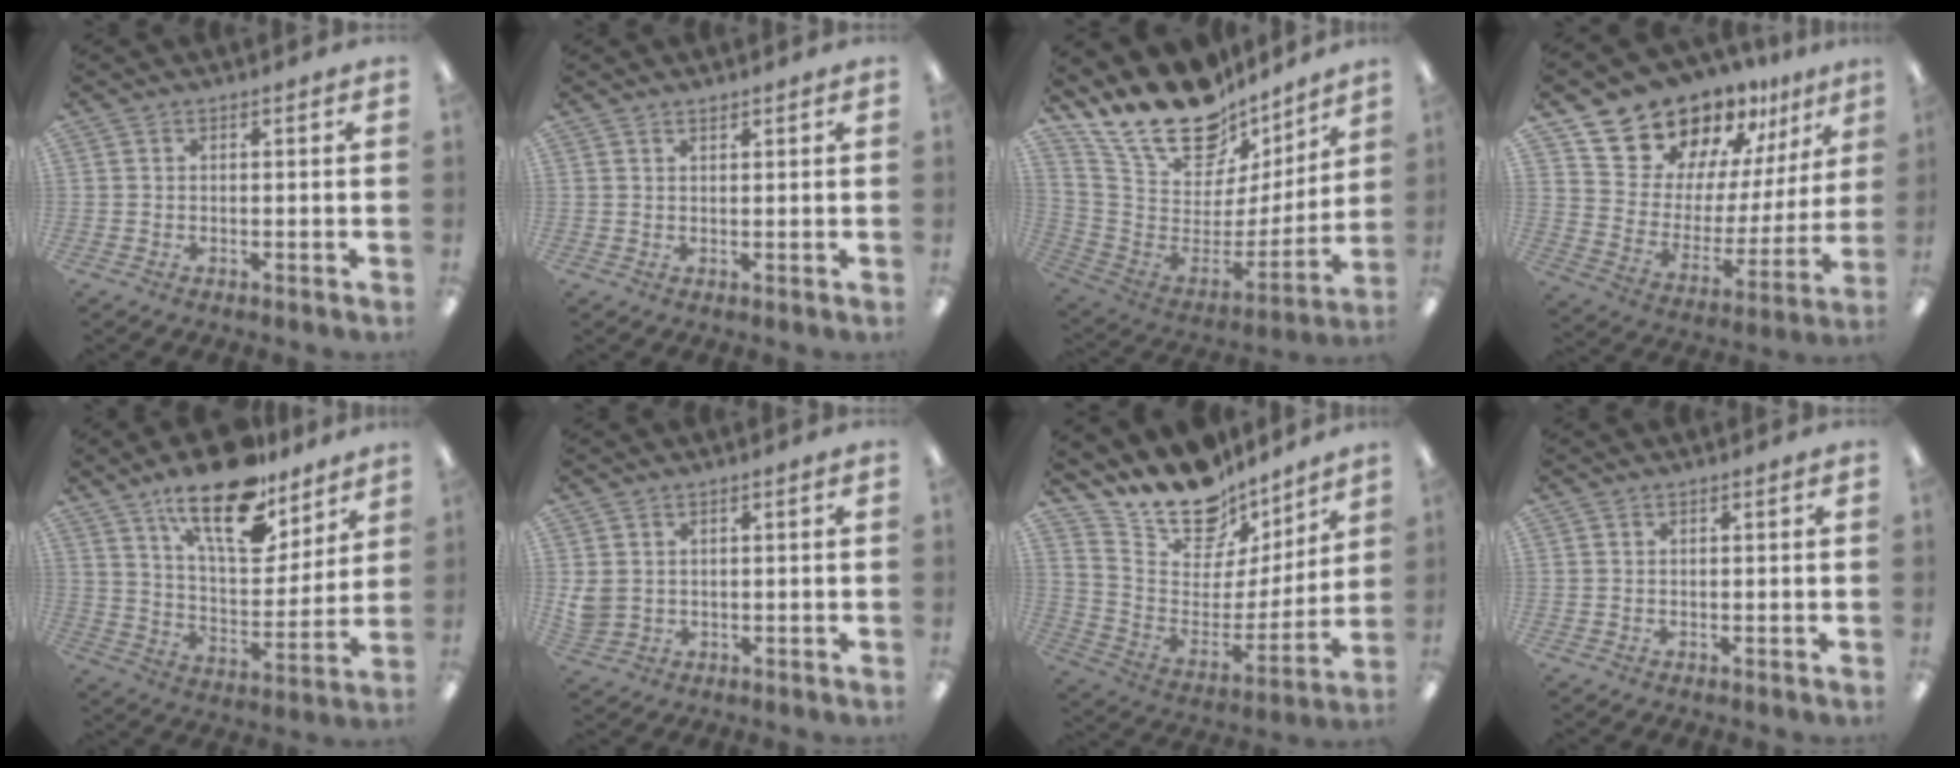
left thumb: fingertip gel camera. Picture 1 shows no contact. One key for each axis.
{"total": 1.0, "fx": 0.9, "fy": 0.2, "fz": 0.2, "tx": -0.004, "ty": -0.001, "tz": 0.017}
{"total": 22.5, "fx": 17.4, "fy": 11.1, "fz": 9.1, "tx": -0.167, "ty": -0.126, "tz": 0.321}
{"total": 16.9, "fx": 15.2, "fy": 7.1, "fz": 2.1, "tx": -0.064, "ty": -0.135, "tz": 0.281}
{"total": 20.4, "fx": 14.4, "fy": 8.1, "fz": 12.0, "tx": -0.195, "ty": -0.084, "tz": 0.245}
{"total": 3.3, "fx": 1.2, "fy": 2.8, "fz": 1.4, "tx": -0.029, "ty": 0.004, "tz": 0.025}
{"total": 17.7, "fx": 14.9, "fy": 8.2, "fz": 4.9, "tx": -0.108, "ty": -0.122, "tz": 0.271}
{"total": 0.0}